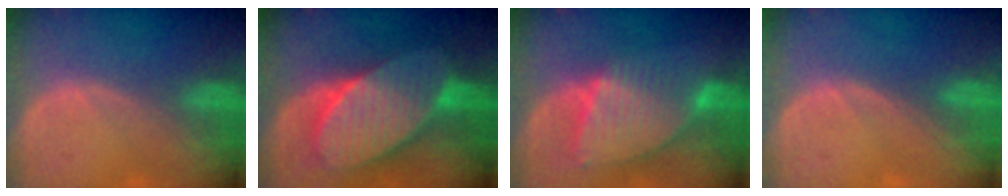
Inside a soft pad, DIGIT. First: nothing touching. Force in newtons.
{"total": 11.0, "press": 11.0, "slide": 0.7}
{"total": 8.6, "press": 7.5, "slide": 4.1}
{"total": 0.0}